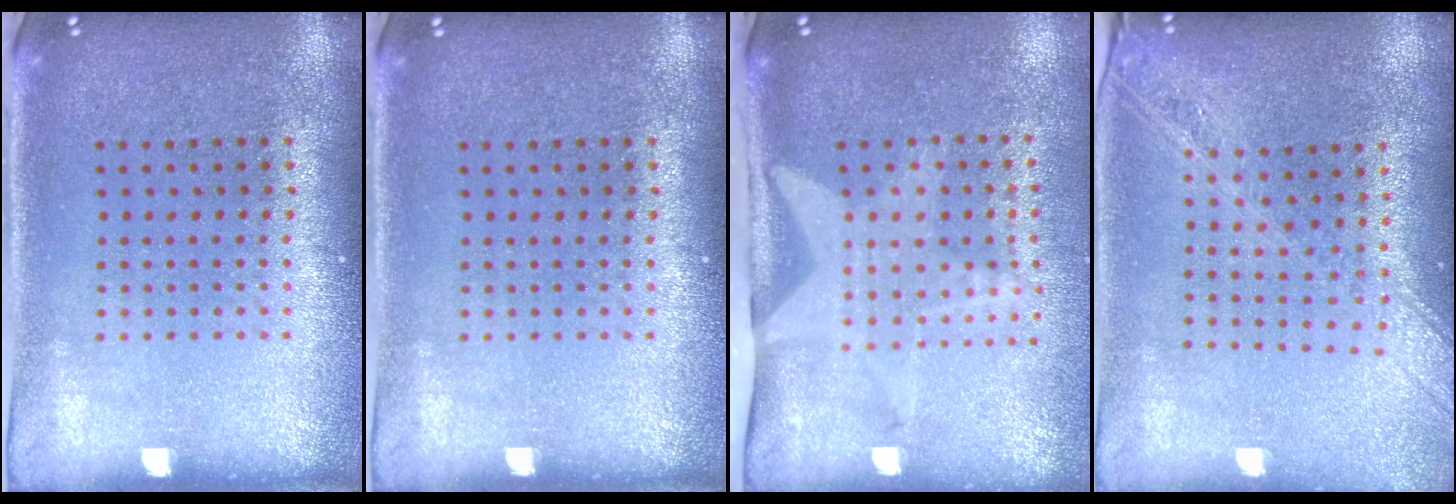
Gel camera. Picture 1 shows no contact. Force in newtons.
{"total": 0.0}
{"total": 2.1, "press": 1.5, "slide": 1.4}
{"total": 2.0, "press": 1.8, "slide": 1.0}